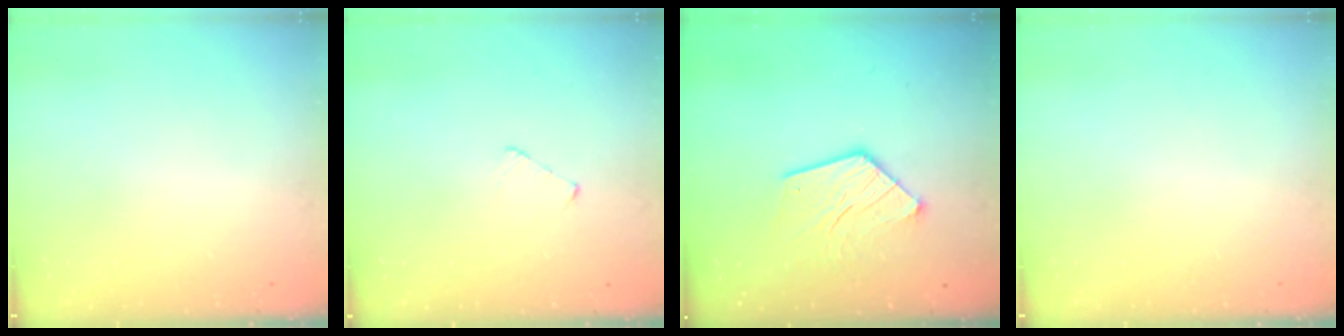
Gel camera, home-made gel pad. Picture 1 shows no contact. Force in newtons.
{"total": 2.9, "press": 2.8, "slide": 0.3}
{"total": 12.5, "press": 12.4, "slide": 1.3}
{"total": 0.0}